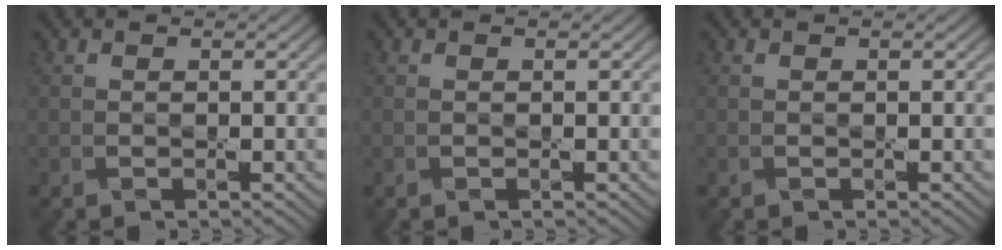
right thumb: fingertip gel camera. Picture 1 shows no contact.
{"total": 0.0}
{"total": 0.0}